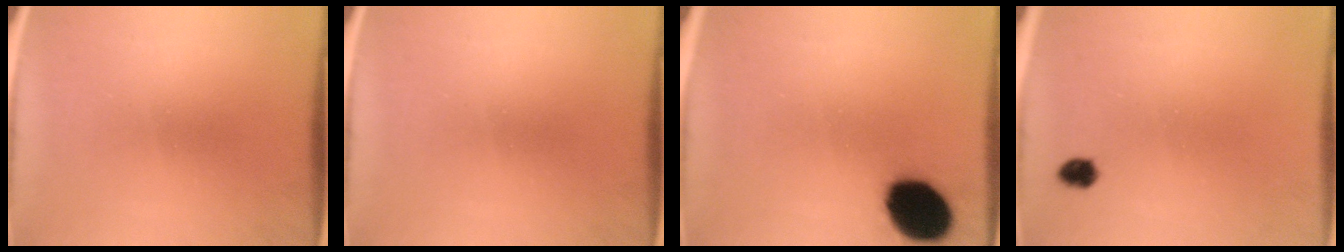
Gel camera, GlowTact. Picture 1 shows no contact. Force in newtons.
{"total": 0.0}
{"total": 15.1}
{"total": 2.1}